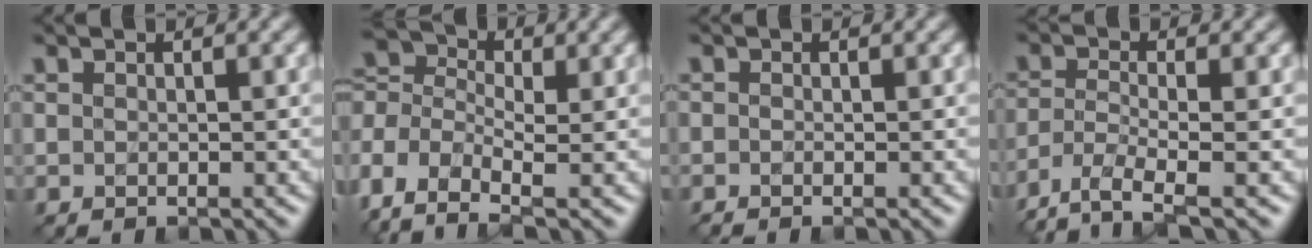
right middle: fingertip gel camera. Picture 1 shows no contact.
{"total": 6.5, "force": [-3.0, 3.7, 4.4], "torque": [-0.100, 0.006, -0.079]}
{"total": 0.5, "force": [-0.4, 0.1, 0.4], "torque": [-0.008, -0.009, -0.009]}
{"total": 4.4, "force": [-3.1, 1.2, 2.9], "torque": [-0.068, -0.012, -0.068]}